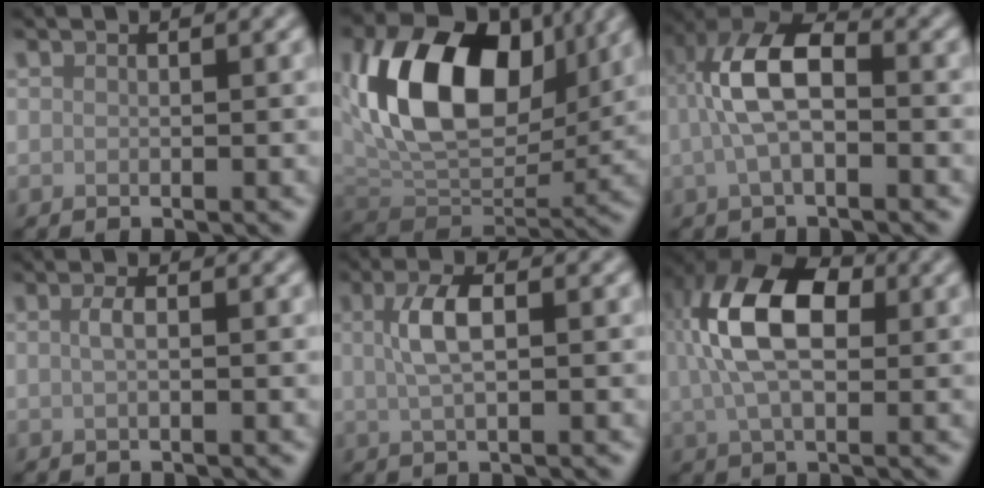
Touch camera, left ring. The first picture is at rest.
{"total": 13.6, "force": [3.6, 8.7, 9.8], "torque": [-0.169, 0.004, 0.057]}
{"total": 6.1, "force": [-0.3, 3.0, 5.3], "torque": [-0.111, 0.017, -0.014]}
{"total": 1.2, "force": [0.1, 0.4, 1.1], "torque": [-0.022, 0.004, 0.002]}
{"total": 3.4, "force": [0.7, 1.2, 3.1], "torque": [-0.062, 0.006, 0.010]}
{"total": 9.8, "force": [2.1, 5.7, 7.6], "torque": [-0.158, 0.015, 0.028]}